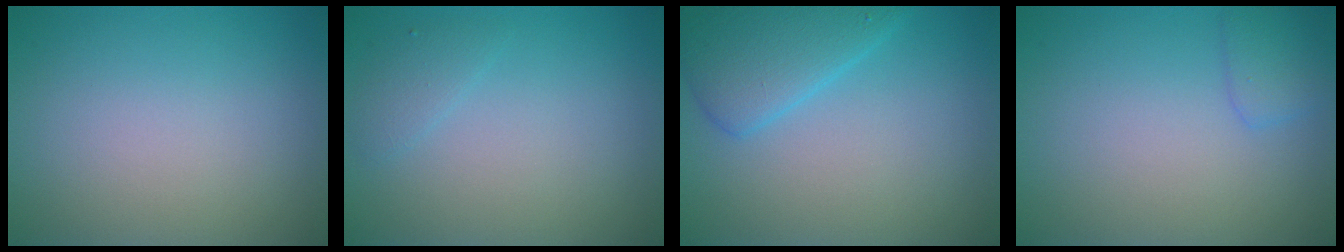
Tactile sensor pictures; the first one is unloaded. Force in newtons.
{"total": 1.2, "press": 1.2, "slide": 0.1}
{"total": 4.3, "press": 4.2, "slide": 0.4}
{"total": 1.6, "press": 1.6, "slide": 0.1}